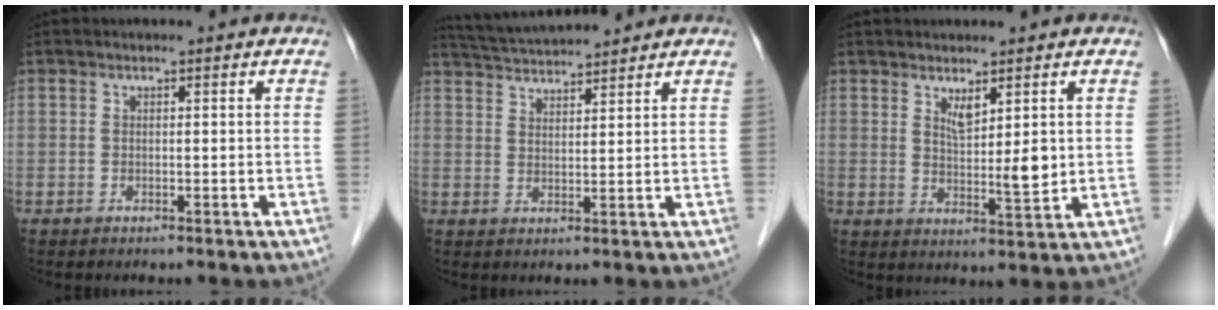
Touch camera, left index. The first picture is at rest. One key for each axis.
{"total": 7.6, "fx": 7.3, "fy": -0.1, "fz": 1.9, "tx": -0.045, "ty": 0.030, "tz": 0.126}
{"total": 4.6, "fx": 1.8, "fy": 0.9, "fz": 4.1, "tx": -0.071, "ty": -0.013, "tz": 0.035}